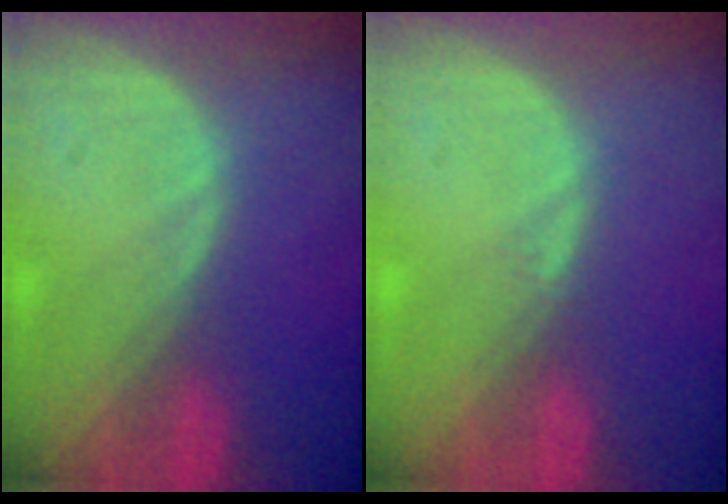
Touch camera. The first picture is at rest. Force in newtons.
{"total": 0.5, "press": 0.5, "slide": 0.2}